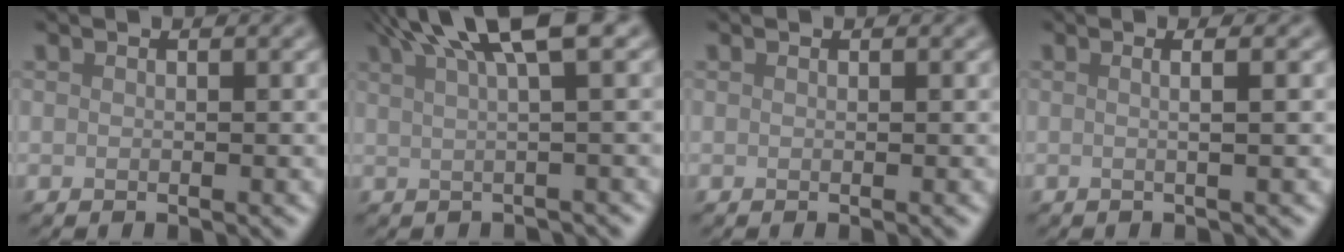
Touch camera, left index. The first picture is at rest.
{"total": 6.4, "force": [3.6, 1.4, 5.2], "torque": [-0.056, 0.025, 0.055]}
{"total": 0.7, "force": [0.0, 0.2, 0.6], "torque": [-0.002, 0.001, -0.003]}
{"total": 2.8, "force": [0.4, 1.1, 2.5], "torque": [-0.019, 0.008, -0.026]}